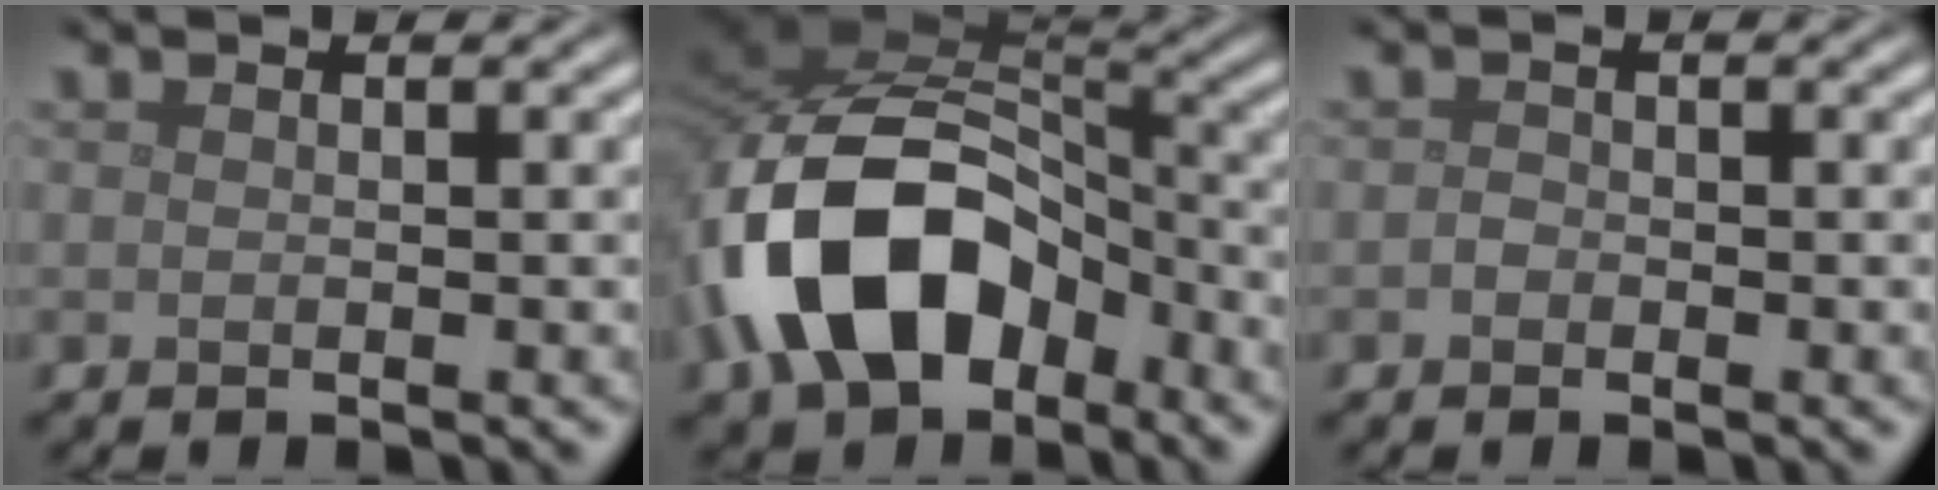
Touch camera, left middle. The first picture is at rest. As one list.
[{"total": 13.1, "force": [-5.3, 8.3, 8.6], "torque": [-0.169, 0.003, -0.104]}, {"total": 0.7, "force": [-0.3, 0.6, 0.2], "torque": [-0.003, -0.001, -0.009]}]